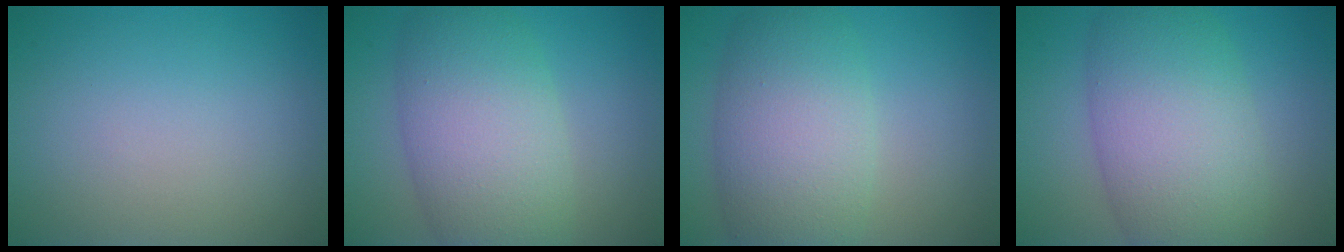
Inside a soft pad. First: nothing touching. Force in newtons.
{"total": 8.6, "press": 8.6, "slide": 0.6}
{"total": 7.9, "press": 7.9, "slide": 0.1}
{"total": 9.6, "press": 9.6, "slide": 0.2}